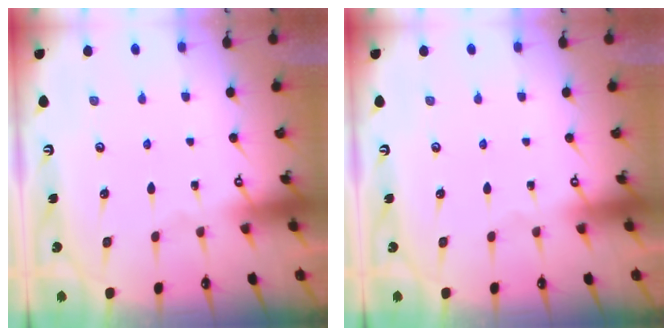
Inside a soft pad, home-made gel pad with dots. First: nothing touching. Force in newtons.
{"total": 0.0}